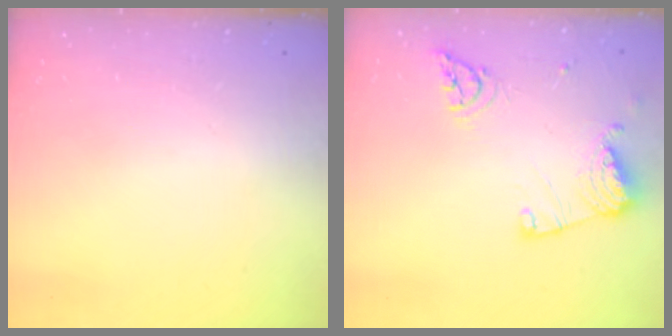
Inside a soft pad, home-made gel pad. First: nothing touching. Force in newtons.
{"total": 12.6, "press": 12.5, "slide": 1.5}